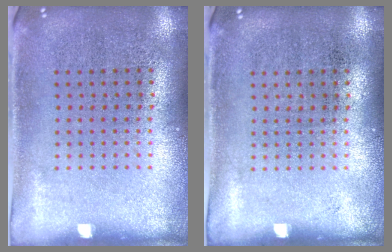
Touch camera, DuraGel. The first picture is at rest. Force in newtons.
{"total": 0.0}